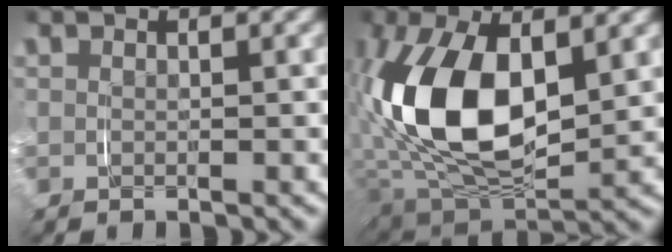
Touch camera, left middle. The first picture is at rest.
{"total": 11.8, "force": [0.6, 6.9, 9.6], "torque": [-0.230, -0.012, 0.016]}